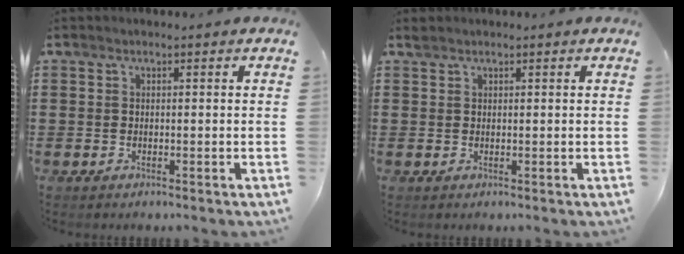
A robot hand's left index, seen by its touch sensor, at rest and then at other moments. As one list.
[{"total": 0.8, "force": [0.8, 0.2, 0.2], "torque": [-0.005, -0.001, 0.016]}]